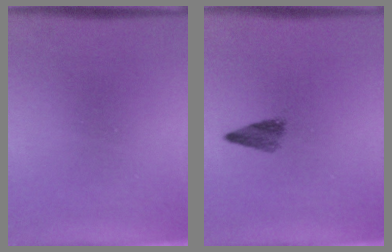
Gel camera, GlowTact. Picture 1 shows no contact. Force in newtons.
{"total": 2.4}